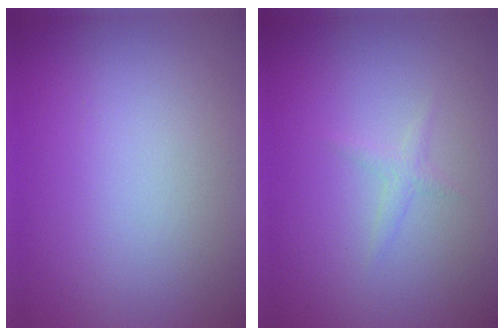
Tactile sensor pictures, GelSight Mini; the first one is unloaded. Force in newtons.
{"total": 0.9, "press": 0.9, "slide": 0.1}